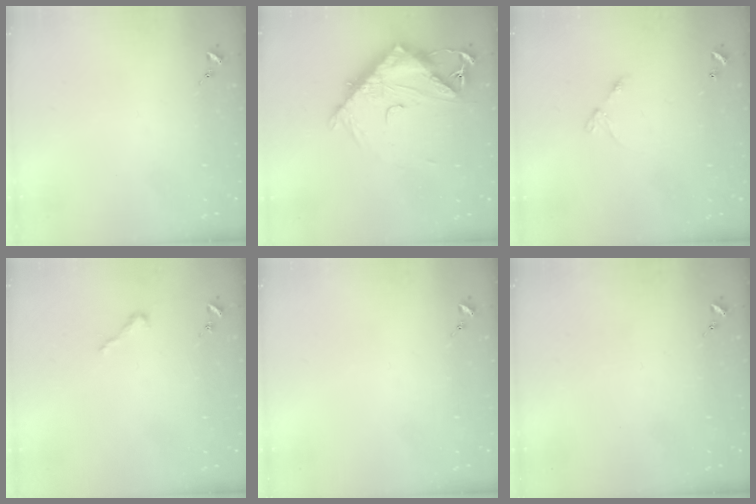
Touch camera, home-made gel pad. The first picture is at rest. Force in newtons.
{"total": 14.3, "press": 14.2, "slide": 1.3}
{"total": 4.7, "press": 4.7, "slide": 0.4}
{"total": 2.5, "press": 2.5, "slide": 0.2}
{"total": 0.0}
{"total": 0.0}